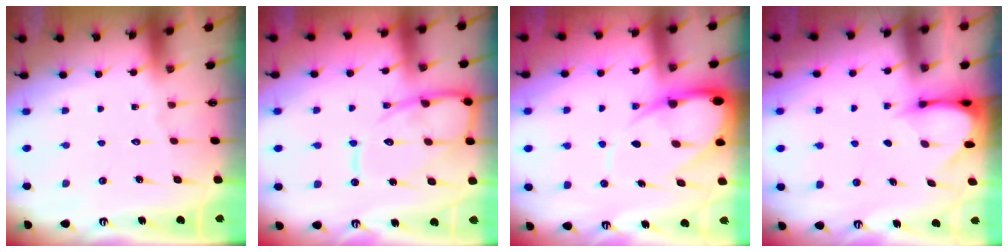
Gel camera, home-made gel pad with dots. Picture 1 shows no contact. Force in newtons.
{"total": 13.6, "press": 13.6, "slide": 1.5}
{"total": 12.3, "press": 12.3, "slide": 1.2}
{"total": 3.7, "press": 3.6, "slide": 0.3}